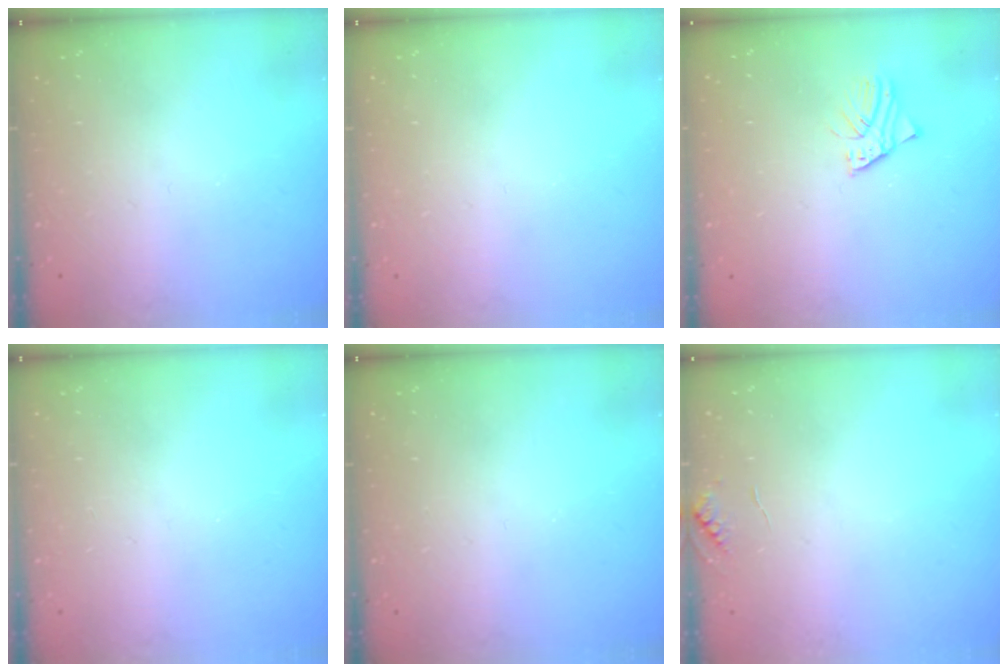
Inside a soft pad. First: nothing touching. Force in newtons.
{"total": 0.0}
{"total": 1.9, "press": 1.9, "slide": 0.0}
{"total": 0.0}
{"total": 0.0}
{"total": 4.7, "press": 4.7, "slide": 0.5}